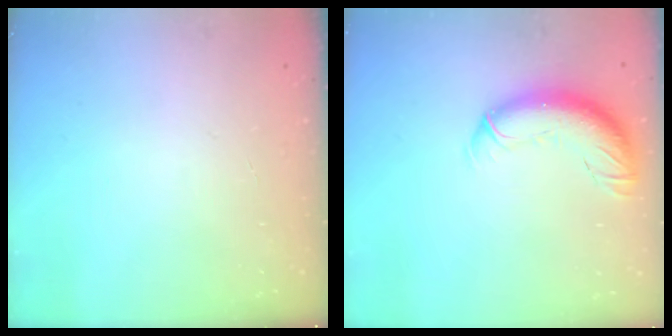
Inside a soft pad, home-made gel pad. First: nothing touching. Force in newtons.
{"total": 13.1, "press": 12.7, "slide": 3.3}